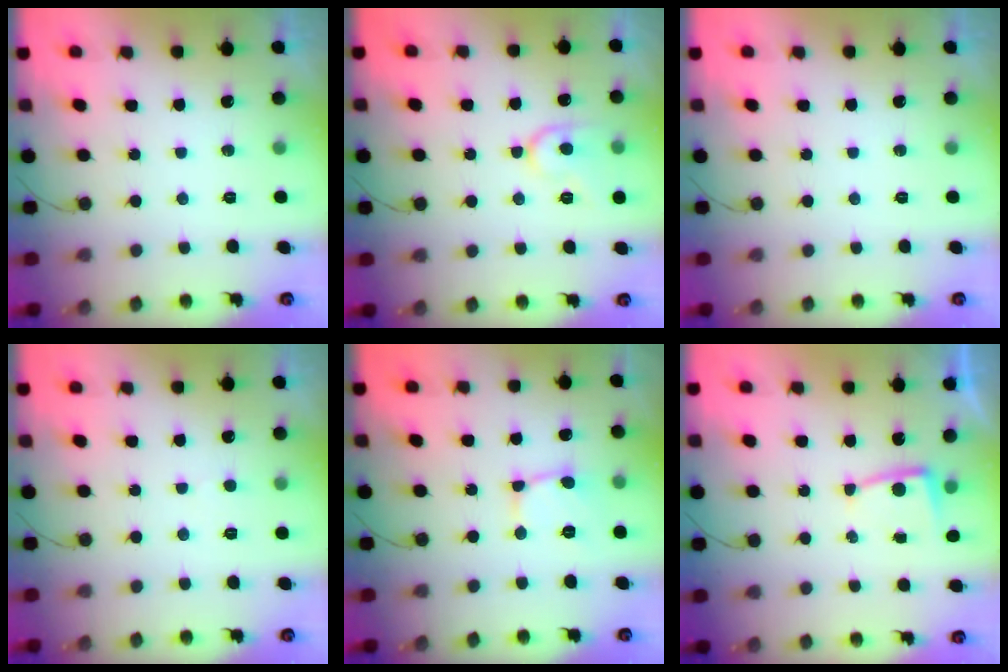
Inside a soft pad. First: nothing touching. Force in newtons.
{"total": 10.5, "press": 10.4, "slide": 0.9}
{"total": 0.0}
{"total": 2.4, "press": 2.4, "slide": 0.2}
{"total": 2.8, "press": 2.8, "slide": 0.3}
{"total": 3.7, "press": 3.7, "slide": 0.4}